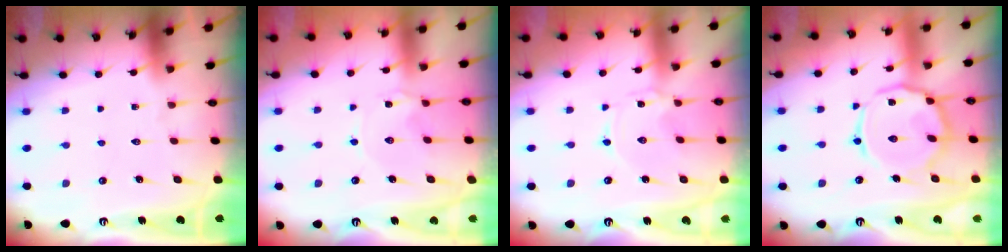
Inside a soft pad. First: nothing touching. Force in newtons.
{"total": 3.8, "press": 3.8, "slide": 0.4}
{"total": 0.0}
{"total": 13.6, "press": 13.5, "slide": 1.1}